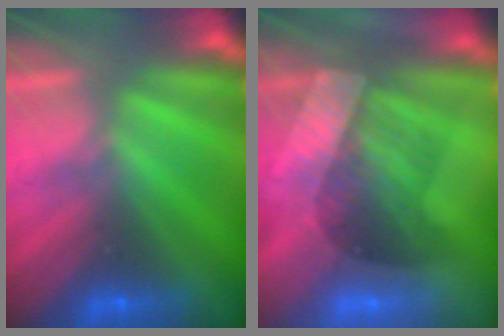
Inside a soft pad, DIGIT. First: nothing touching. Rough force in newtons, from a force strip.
{"total": 3.1}